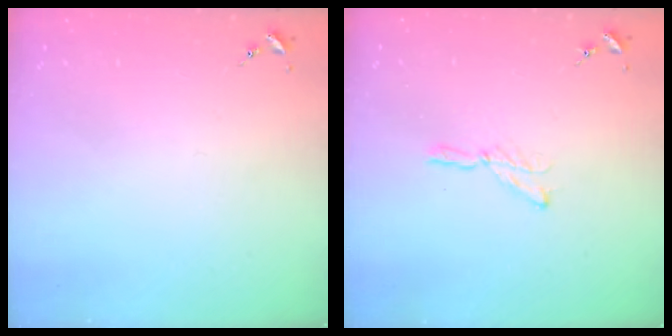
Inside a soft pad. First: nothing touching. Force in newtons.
{"total": 3.9, "press": 3.8, "slide": 0.4}